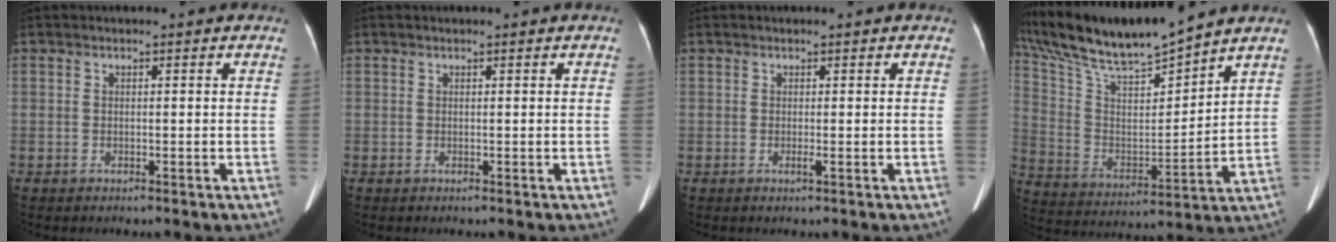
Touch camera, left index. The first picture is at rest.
{"total": 0.0}
{"total": 0.6, "force": [0.0, -0.1, 0.6], "torque": [-0.008, -0.001, -0.001]}
{"total": 16.6, "force": [15.0, 0.3, 7.1], "torque": [-0.151, 0.004, 0.284]}